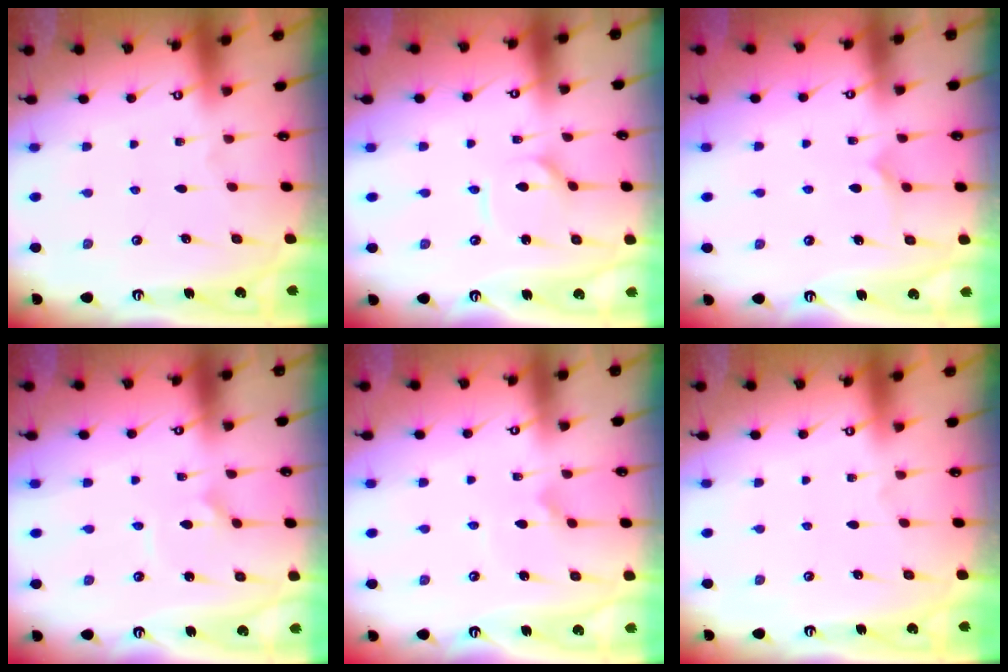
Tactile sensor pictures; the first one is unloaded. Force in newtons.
{"total": 2.2, "press": 2.2, "slide": 0.4}
{"total": 5.1, "press": 5.1, "slide": 0.1}
{"total": 2.9, "press": 2.9, "slide": 0.4}
{"total": 4.2, "press": 4.2, "slide": 0.4}
{"total": 0.0}